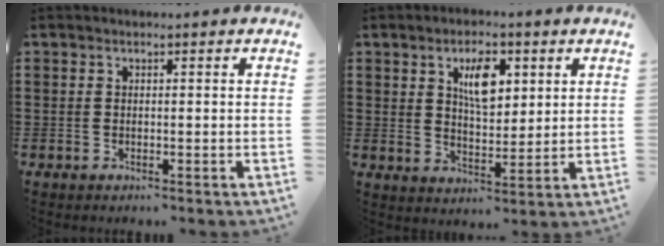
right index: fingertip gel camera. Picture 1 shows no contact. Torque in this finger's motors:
{"motor_torque": [1.04, 0.18, 0.26, 0.14]}